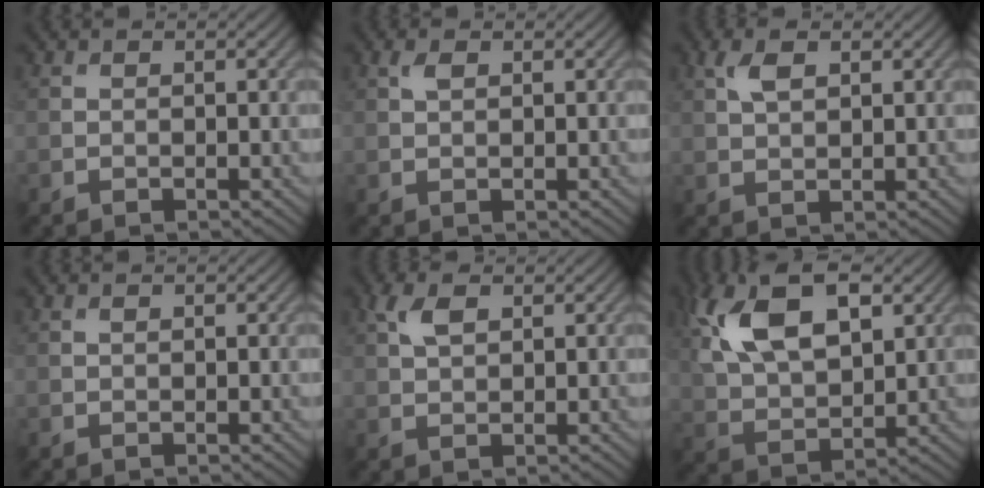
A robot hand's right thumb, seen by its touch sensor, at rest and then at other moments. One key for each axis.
{"total": 1.3, "fx": 0.7, "fy": 0.6, "fz": 1.0, "tx": -0.025, "ty": 0.002, "tz": 0.013}
{"total": 3.3, "fx": 1.5, "fy": 1.5, "fz": 2.5, "tx": -0.059, "ty": 0.004, "tz": 0.031}
{"total": 0.6, "fx": 0.4, "fy": 0.2, "fz": 0.5, "tx": -0.010, "ty": 0.002, "tz": 0.006}
{"total": 3.4, "fx": 1.6, "fy": 1.7, "fz": 2.5, "tx": -0.060, "ty": 0.005, "tz": 0.033}
{"total": 13.5, "fx": 5.5, "fy": 7.0, "fz": 10.2, "tx": -0.227, "ty": 0.014, "tz": 0.103}